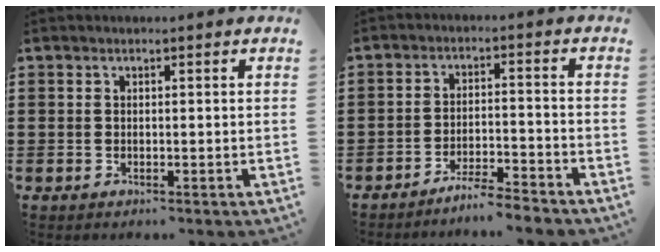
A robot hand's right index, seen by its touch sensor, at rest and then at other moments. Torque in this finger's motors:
{"motor_torque": [0.58, 0.55, 0.28, 0.05]}